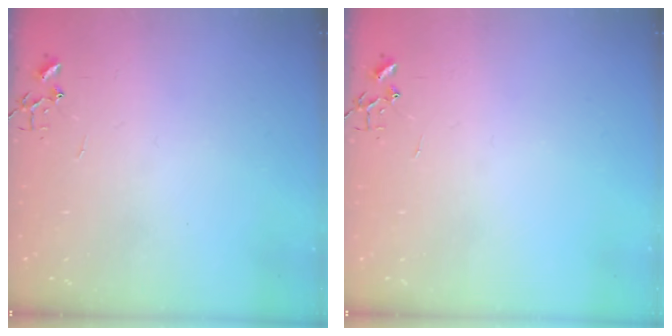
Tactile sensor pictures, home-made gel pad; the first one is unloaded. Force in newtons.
{"total": 0.0}